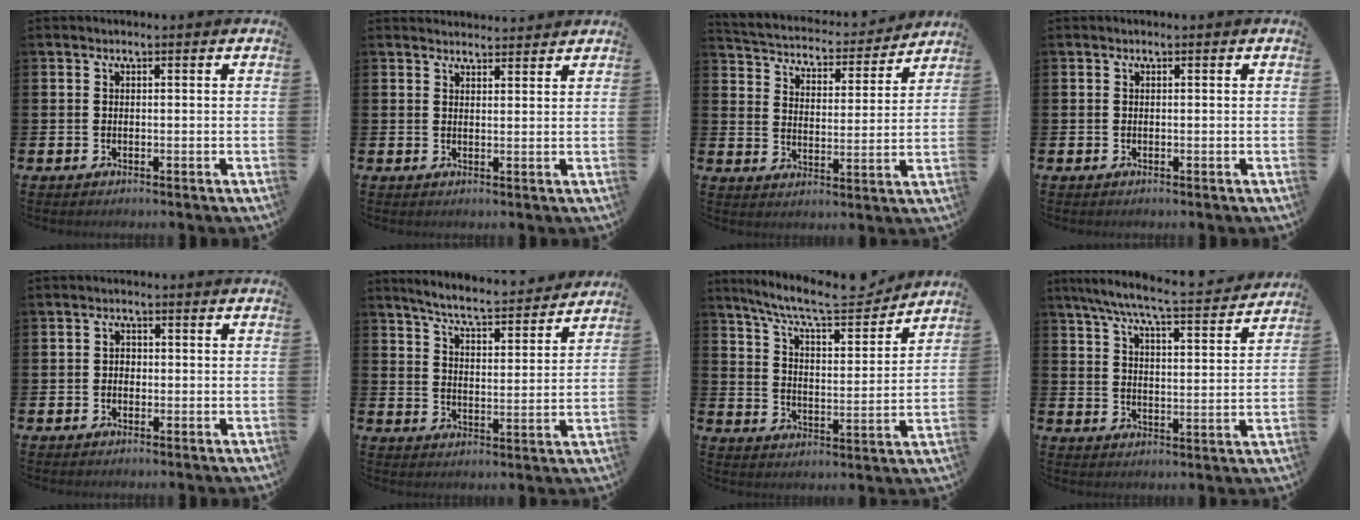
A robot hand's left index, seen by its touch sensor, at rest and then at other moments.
{"total": 2.5, "force": [2.5, 0.4, -0.1], "torque": [0.006, -0.015, 0.044]}
{"total": 4.6, "force": [4.4, 1.1, 0.5], "torque": [-0.040, -0.041, 0.069]}
{"total": 0.0}
{"total": 1.5, "force": [-0.3, 1.3, 0.7], "torque": [-0.002, 0.002, -0.011]}
{"total": 6.4, "force": [6.2, 0.4, 1.6], "torque": [-0.052, -0.046, 0.104]}
{"total": 9.2, "force": [8.4, 1.3, 3.5], "torque": [-0.094, -0.052, 0.145]}
{"total": 7.8, "force": [7.0, 0.4, 3.3], "torque": [-0.083, -0.048, 0.120]}